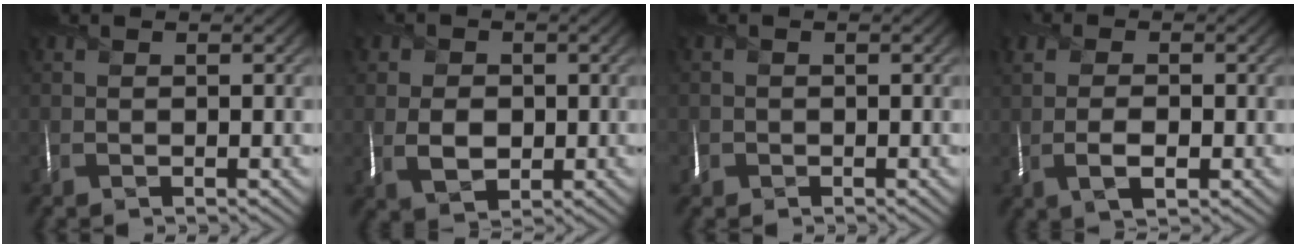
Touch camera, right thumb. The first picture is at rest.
{"total": 5.1, "force": [0.0, 4.2, 3.0], "torque": [-0.062, -0.002, -0.005]}
{"total": 1.3, "force": [-0.5, 1.2, 0.0], "torque": [0.009, -0.005, -0.014]}
{"total": 4.3, "force": [-0.6, 2.5, 3.5], "torque": [-0.072, 0.001, -0.015]}